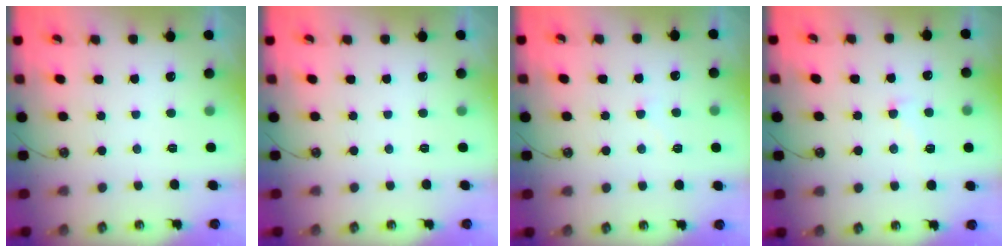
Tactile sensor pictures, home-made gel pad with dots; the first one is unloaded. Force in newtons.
{"total": 0.0}
{"total": 3.9, "press": 3.9, "slide": 0.4}
{"total": 2.1, "press": 2.1, "slide": 0.6}